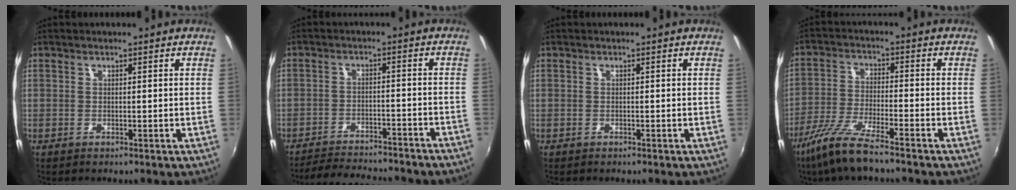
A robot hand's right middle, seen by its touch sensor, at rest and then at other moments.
{"total": 14.7, "force": [-13.2, 2.0, 6.1], "torque": [-0.125, -0.008, -0.184]}
{"total": 0.0}
{"total": 9.7, "force": [-7.4, 1.0, 6.1], "torque": [-0.136, -0.019, -0.141]}